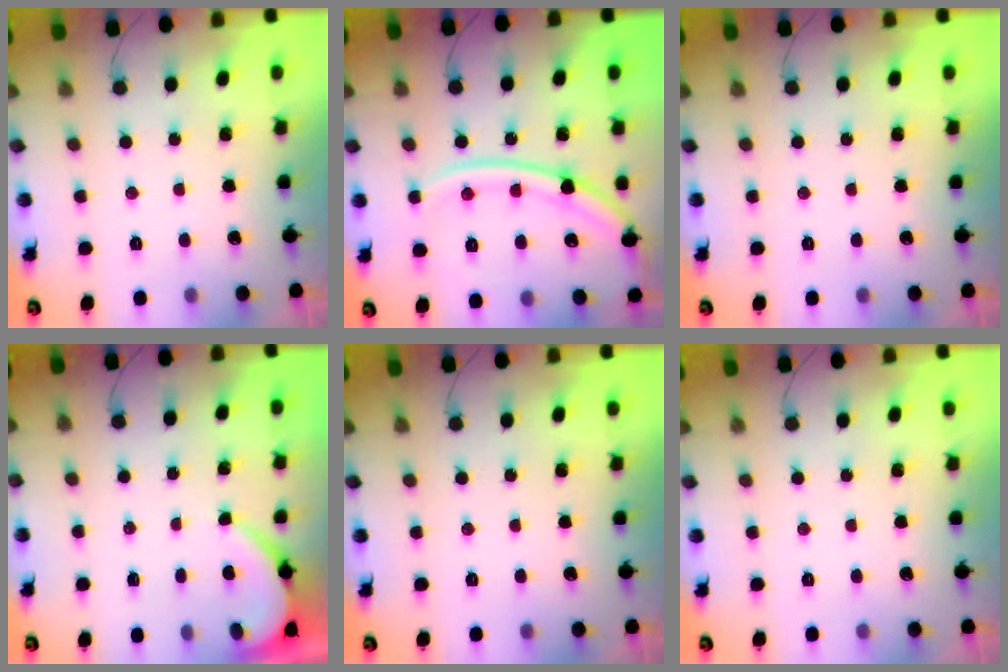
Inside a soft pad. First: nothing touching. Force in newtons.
{"total": 17.9, "press": 17.8, "slide": 1.7}
{"total": 0.0}
{"total": 2.3, "press": 2.3, "slide": 0.2}
{"total": 0.0}
{"total": 0.0}